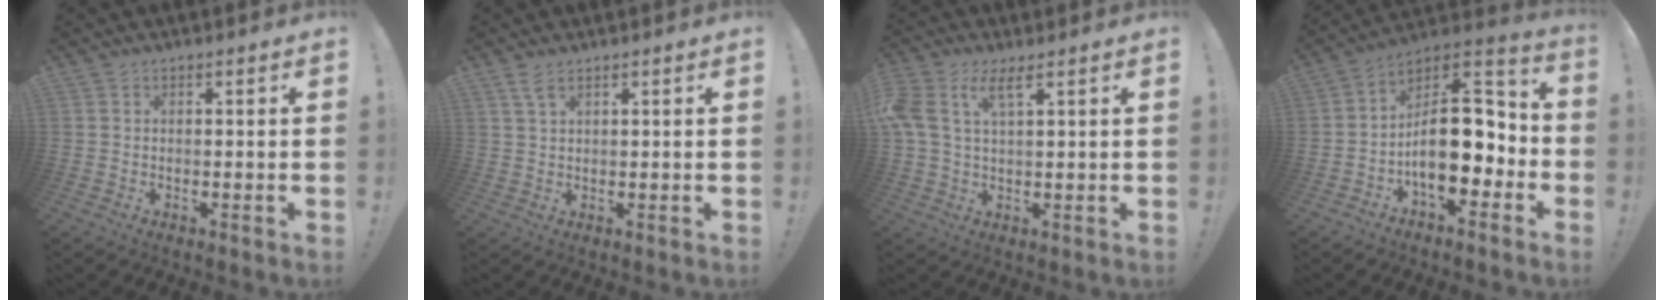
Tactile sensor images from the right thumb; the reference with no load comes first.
{"total": 3.4, "force": [2.3, 1.4, 2.2], "torque": [-0.033, -0.011, 0.039]}
{"total": 7.1, "force": [3.6, 2.8, 5.4], "torque": [-0.121, -0.003, 0.068]}
{"total": 18.7, "force": [-2.2, 10.6, 15.2], "torque": [-0.236, 0.013, -0.023]}